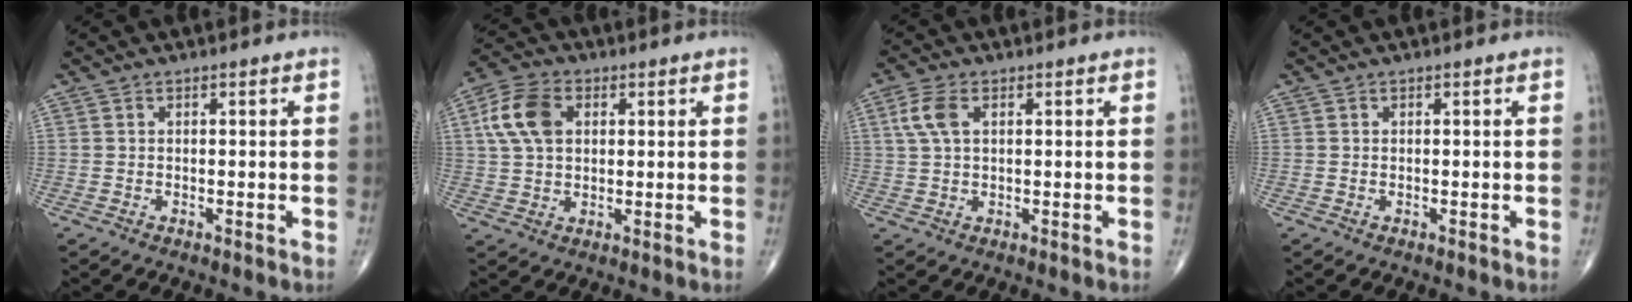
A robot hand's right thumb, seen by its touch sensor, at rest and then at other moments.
{"total": 9.5, "force": [2.5, 6.3, 6.7], "torque": [-0.128, 0.010, 0.043]}
{"total": 5.1, "force": [1.6, 2.7, 4.0], "torque": [-0.096, 0.010, 0.033]}
{"total": 0.0}